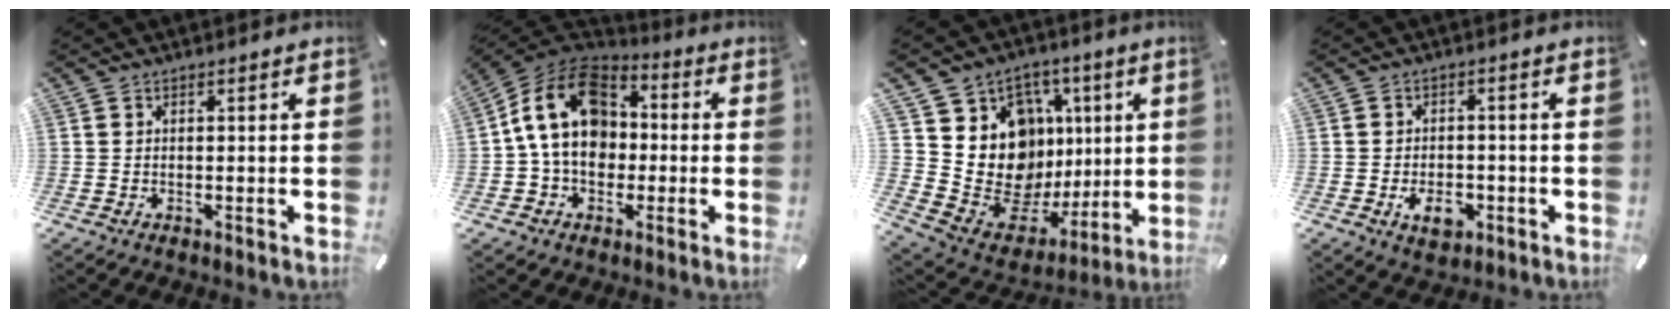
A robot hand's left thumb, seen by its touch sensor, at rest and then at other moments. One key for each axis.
{"total": 16.2, "fx": 0.3, "fy": 12.7, "fz": 10.1, "tx": -0.211, "ty": 0.014, "tz": 0.004}
{"total": 17.6, "fx": 2.2, "fy": 15.8, "fz": 7.5, "tx": -0.113, "ty": -0.039, "tz": 0.077}
{"total": 5.9, "fx": -2.2, "fy": 3.9, "fz": 3.7, "tx": -0.070, "ty": 0.003, "tz": -0.042}